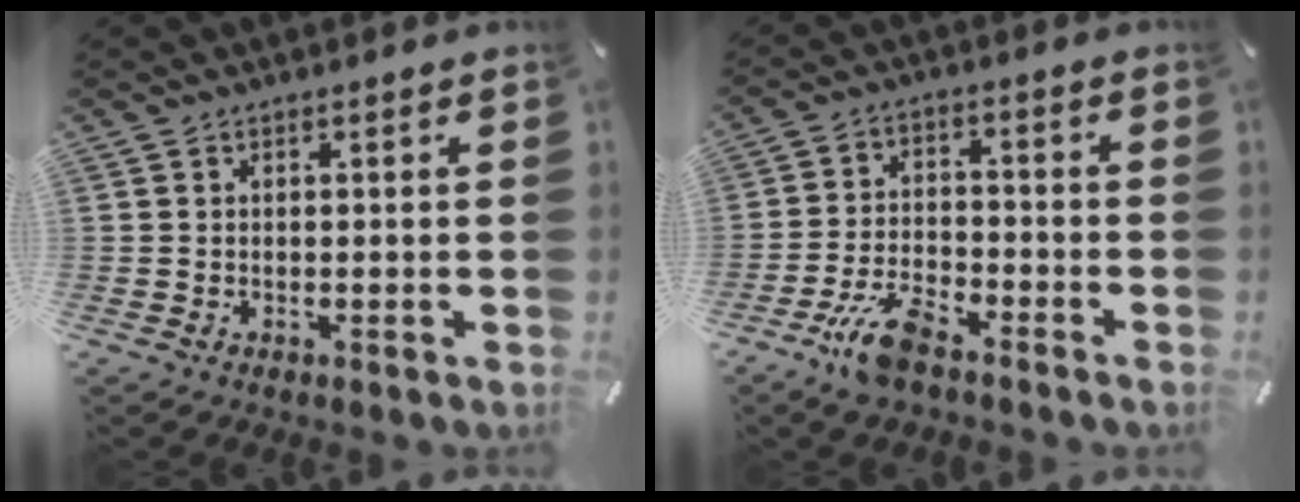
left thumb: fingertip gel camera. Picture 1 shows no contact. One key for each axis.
{"total": 8.3, "fx": -6.1, "fy": 2.9, "fz": 5.0, "tx": -0.111, "ty": 0.020, "tz": -0.116}